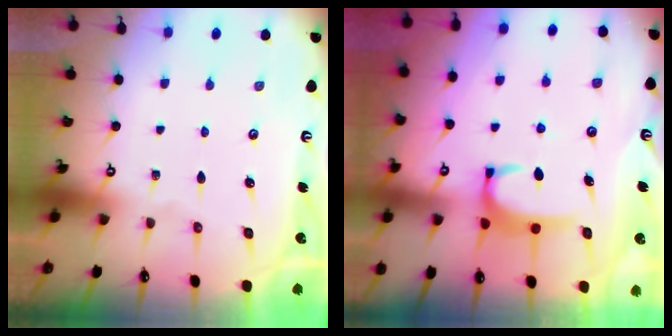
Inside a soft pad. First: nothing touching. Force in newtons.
{"total": 2.9, "press": 2.9, "slide": 0.6}